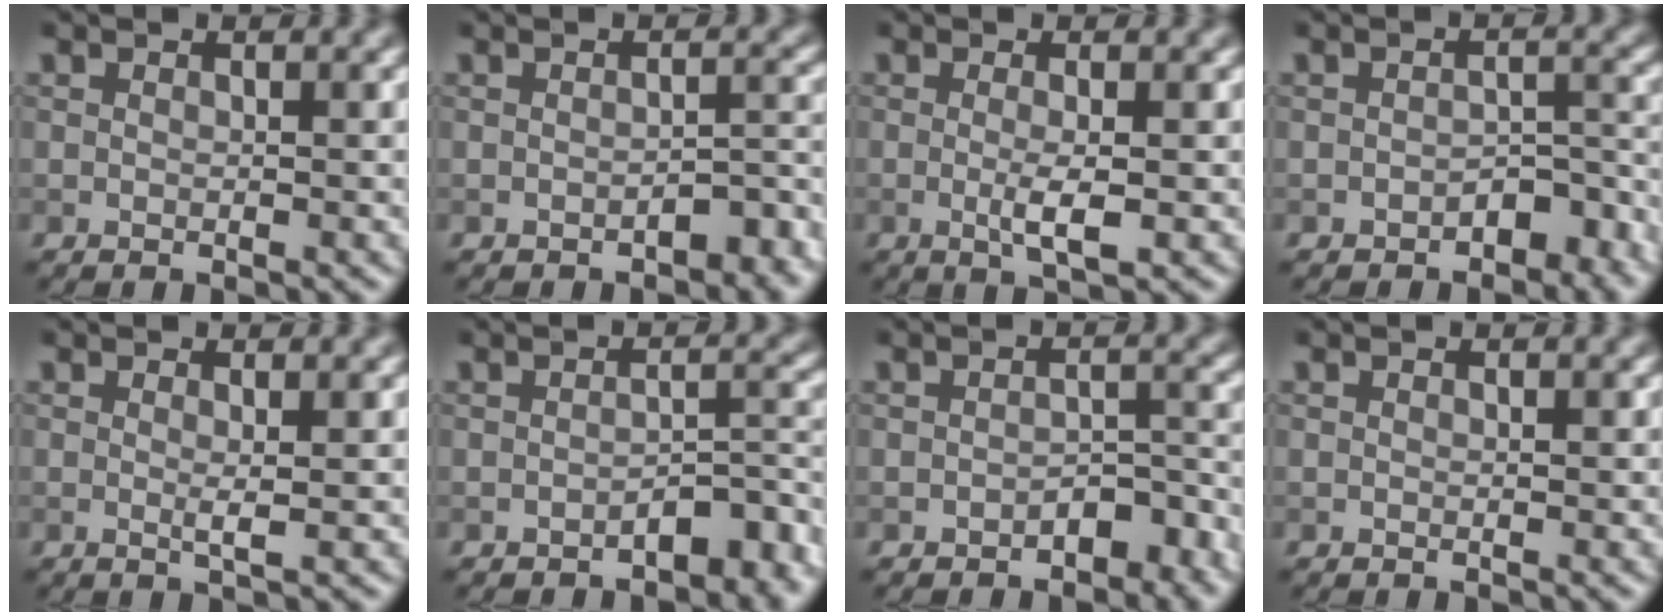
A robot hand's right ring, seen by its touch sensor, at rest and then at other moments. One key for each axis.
{"total": 2.6, "fx": -1.7, "fy": 1.0, "fz": 1.7, "tx": -0.022, "ty": 0.008, "tz": -0.023}
{"total": 2.3, "fx": -0.3, "fy": 0.4, "fz": 2.3, "tx": -0.043, "ty": -0.007, "tz": -0.005}
{"total": 3.5, "fx": -2.3, "fy": 1.9, "fz": 1.9, "tx": -0.019, "ty": 0.004, "tz": -0.033}
{"total": 1.0, "fx": 0.2, "fy": 0.1, "fz": 1.0, "tx": -0.018, "ty": -0.002, "tz": 0.001}
{"total": 3.7, "fx": -2.4, "fy": 1.5, "fz": 2.5, "tx": -0.028, "ty": 0.008, "tz": -0.035}
{"total": 3.1, "fx": -2.0, "fy": 1.6, "fz": 1.8, "tx": -0.021, "ty": 0.006, "tz": -0.030}
{"total": 0.0}